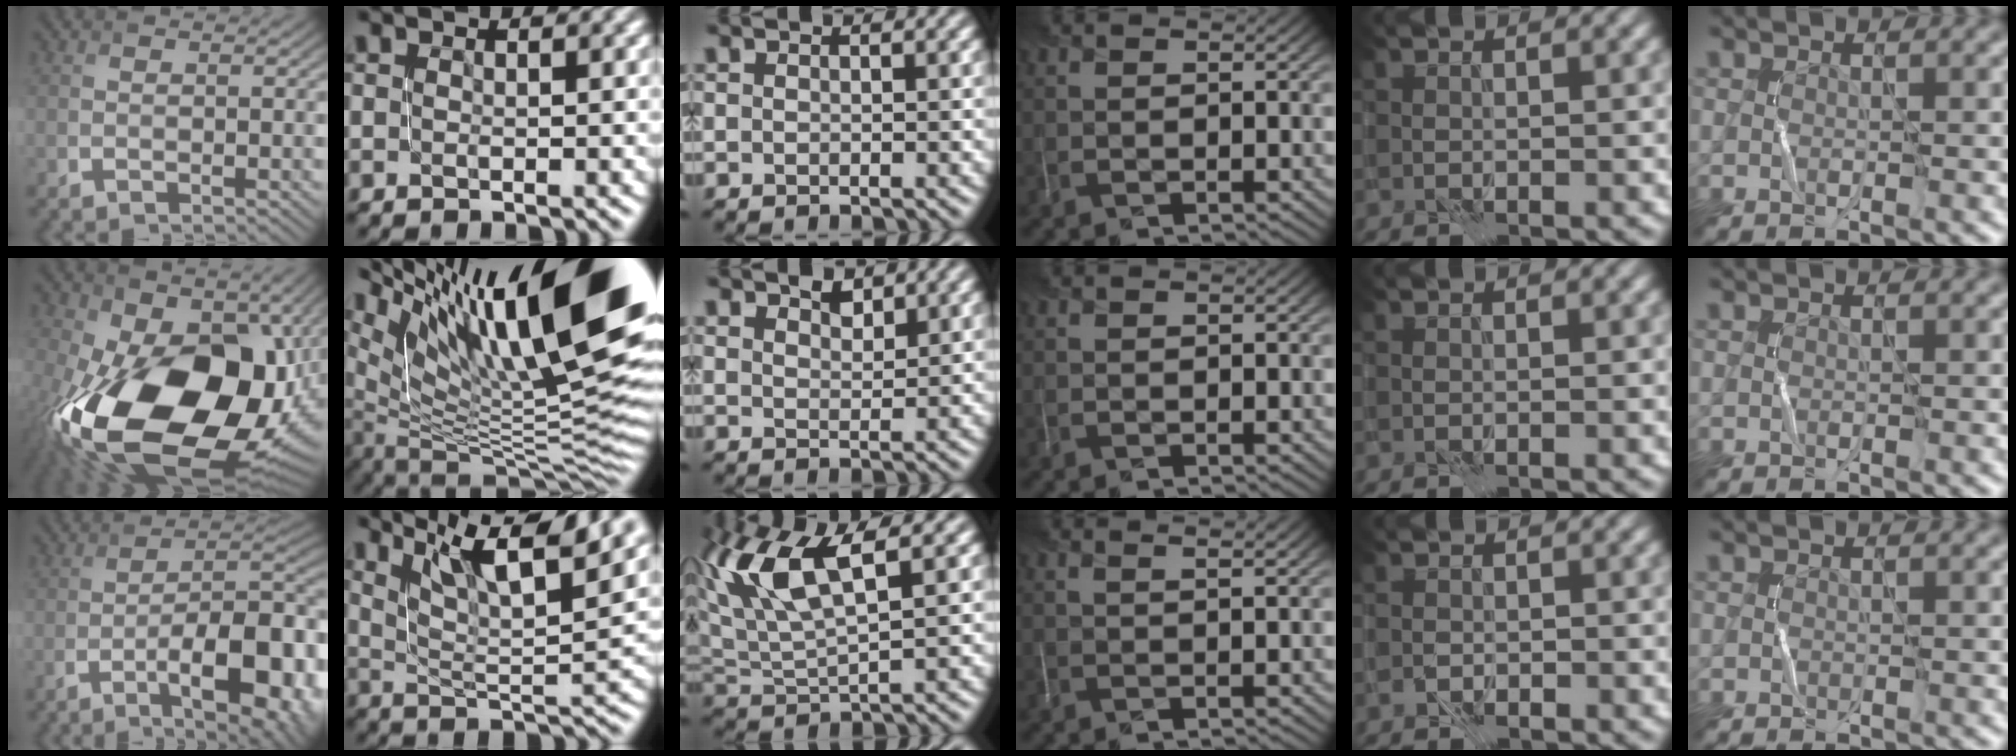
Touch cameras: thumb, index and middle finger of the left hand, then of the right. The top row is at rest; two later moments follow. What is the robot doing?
{"motion": "close", "object": "stapler"}